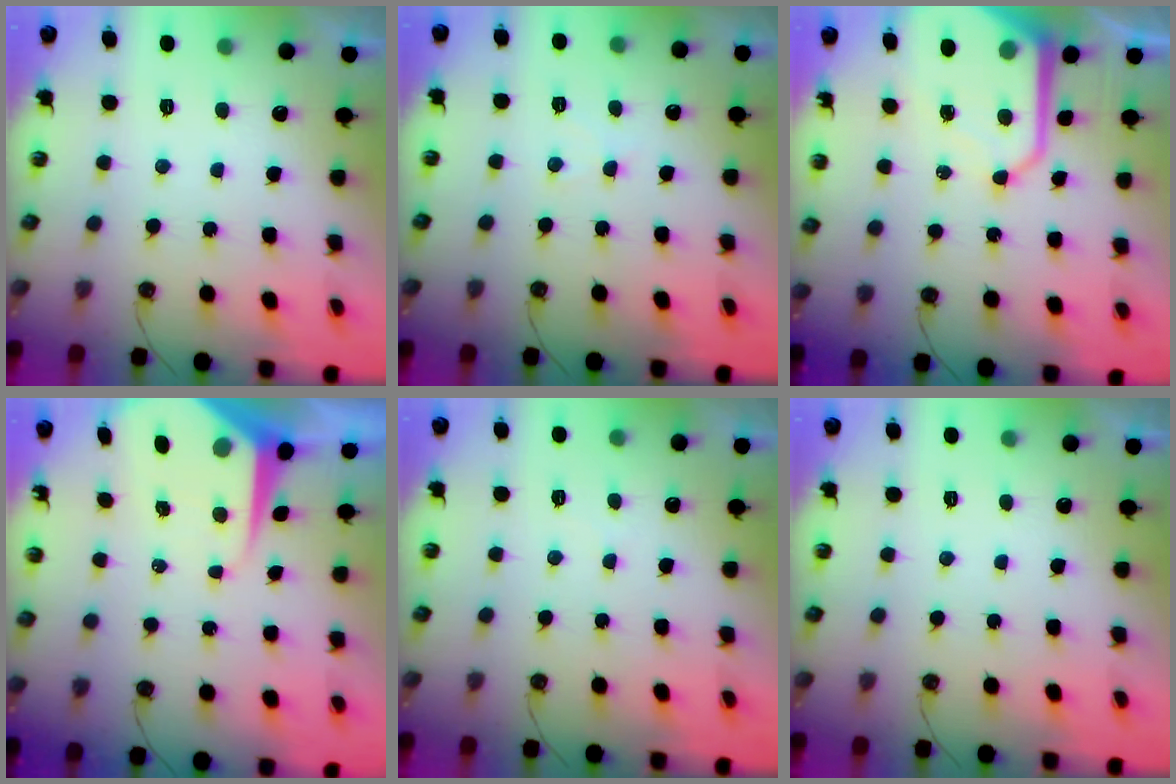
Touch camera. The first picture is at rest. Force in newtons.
{"total": 4.1, "press": 4.1, "slide": 0.7}
{"total": 13.9, "press": 13.9, "slide": 1.2}
{"total": 9.3, "press": 9.3, "slide": 0.9}
{"total": 3.1, "press": 3.0, "slide": 0.5}
{"total": 0.0}